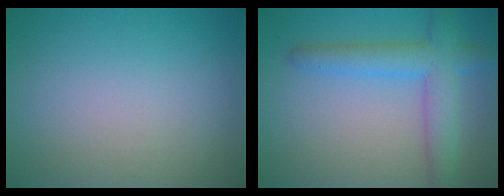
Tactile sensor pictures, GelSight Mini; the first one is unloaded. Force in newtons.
{"total": 4.9, "press": 4.9, "slide": 0.3}